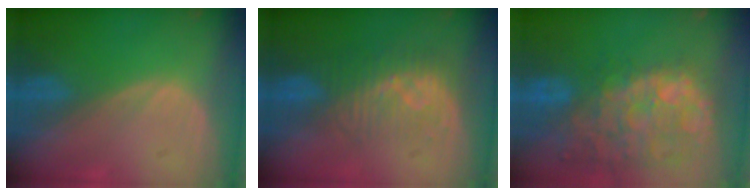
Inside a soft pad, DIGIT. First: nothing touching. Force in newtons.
{"total": 8.2, "press": 7.4, "slide": 3.6}
{"total": 14.4, "press": 11.7, "slide": 8.4}